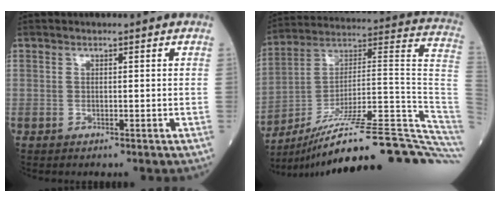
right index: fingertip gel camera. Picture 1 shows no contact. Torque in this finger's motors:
{"motor_torque": [1.05, -1.10, 0.91, 0.21]}